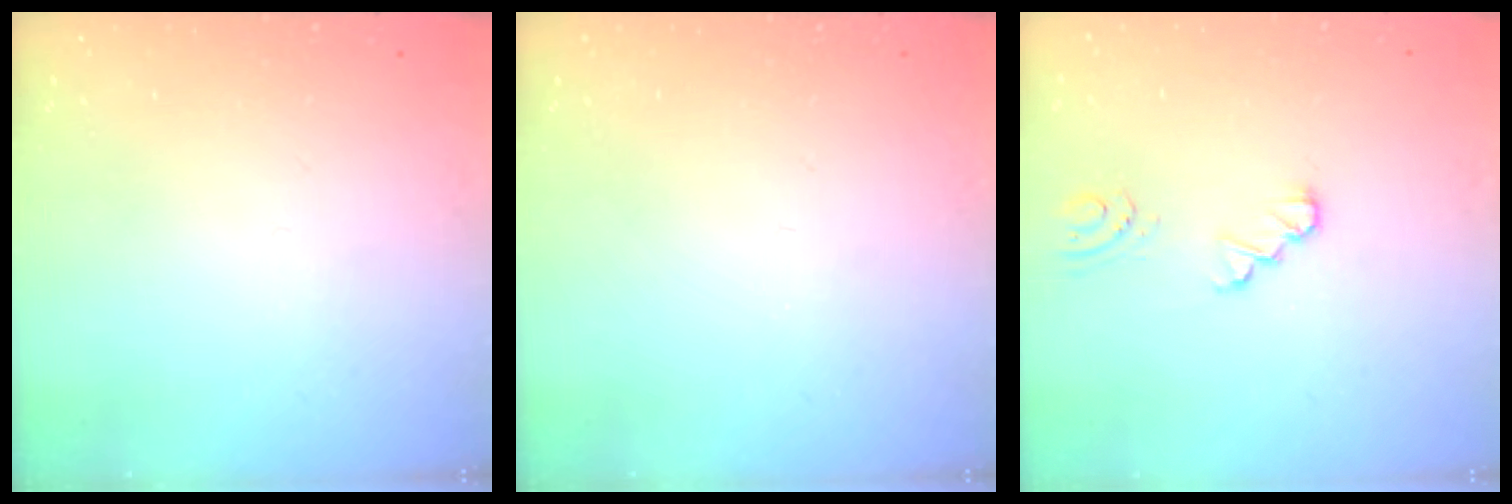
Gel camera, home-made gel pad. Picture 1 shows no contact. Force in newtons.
{"total": 0.0}
{"total": 1.2, "press": 1.2, "slide": 0.2}